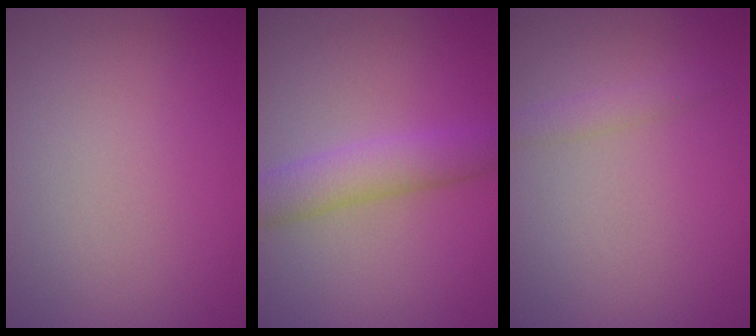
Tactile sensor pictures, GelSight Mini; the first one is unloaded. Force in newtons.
{"total": 3.9, "press": 3.9, "slide": 0.1}
{"total": 1.2, "press": 1.2, "slide": 0.1}